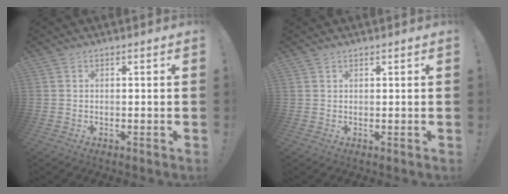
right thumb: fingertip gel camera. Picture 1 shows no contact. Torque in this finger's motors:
{"motor_torque": [-0.06, -0.12, -0.26, -0.08, 0.00]}